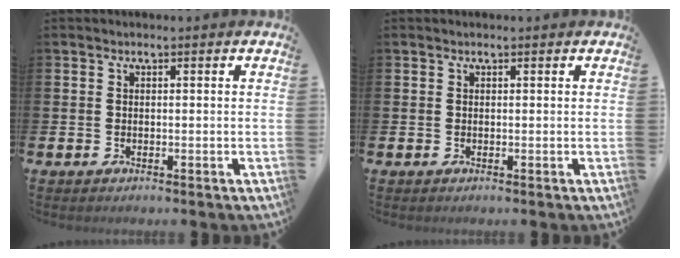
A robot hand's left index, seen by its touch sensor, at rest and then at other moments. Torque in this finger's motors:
{"motor_torque": [-0.01, -2.13, 0.09, 0.00]}